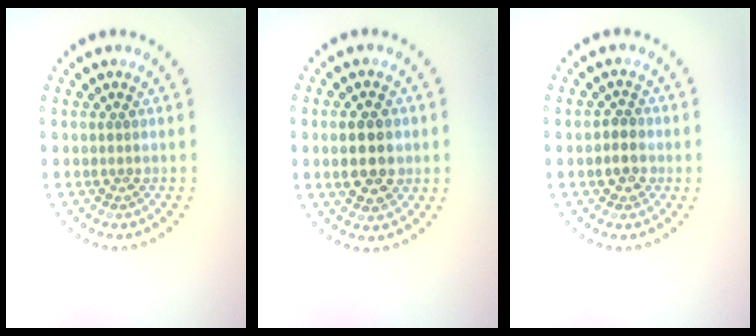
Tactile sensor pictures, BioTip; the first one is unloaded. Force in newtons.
{"total": 3.7, "press": 3.7, "slide": 0.3}
{"total": 1.9, "press": 1.7, "slide": 0.7}